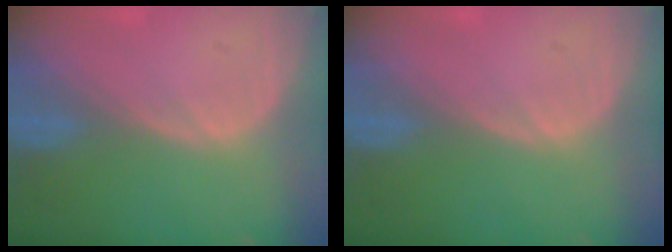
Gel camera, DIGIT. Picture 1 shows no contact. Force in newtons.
{"total": 0.0}